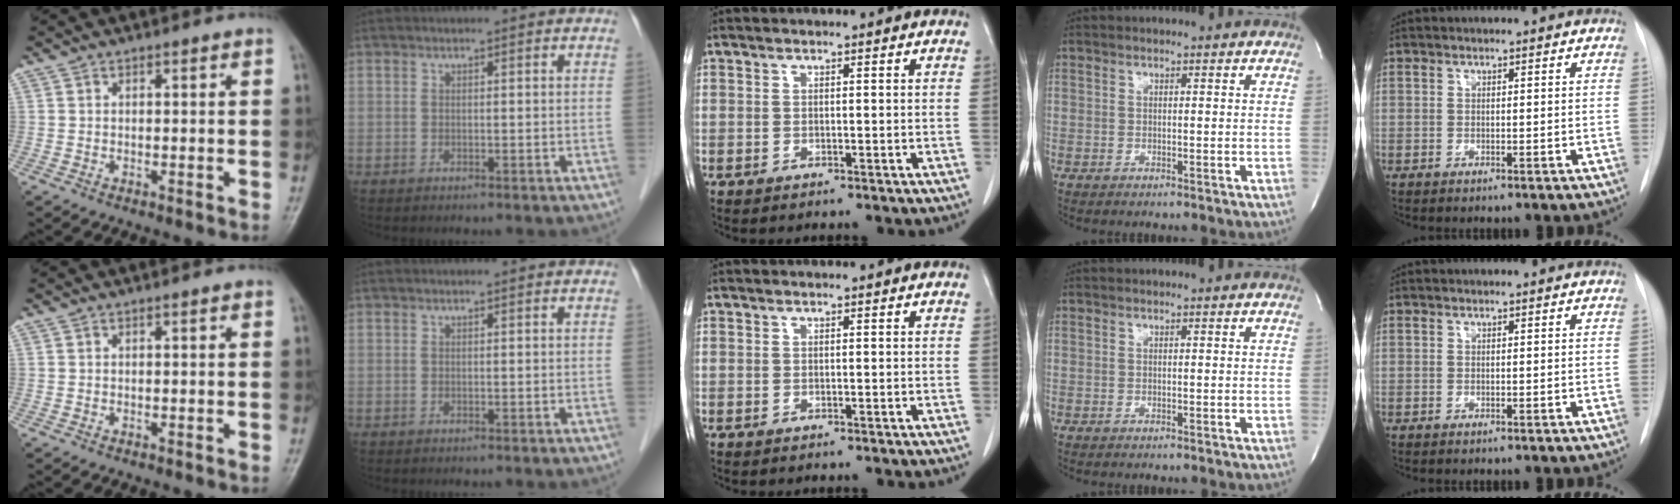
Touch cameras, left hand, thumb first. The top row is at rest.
{}